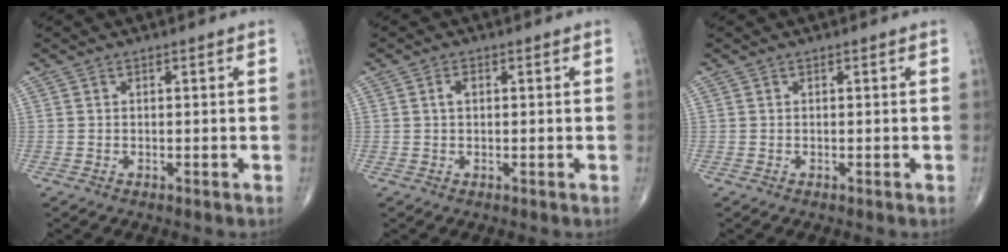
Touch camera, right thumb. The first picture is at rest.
{"total": 1.8, "force": [0.3, 1.1, 1.4], "torque": [-0.027, 0.006, 0.006]}
{"total": 0.0}